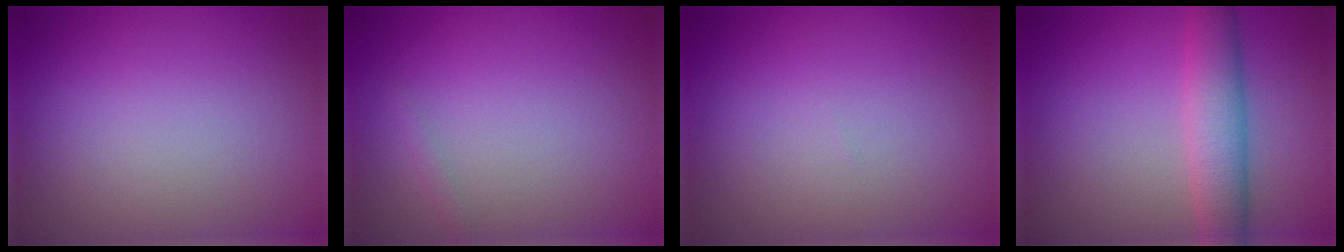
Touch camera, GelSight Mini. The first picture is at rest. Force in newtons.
{"total": 0.6, "press": 0.6, "slide": 0.0}
{"total": 0.0}
{"total": 4.4, "press": 4.4, "slide": 0.3}